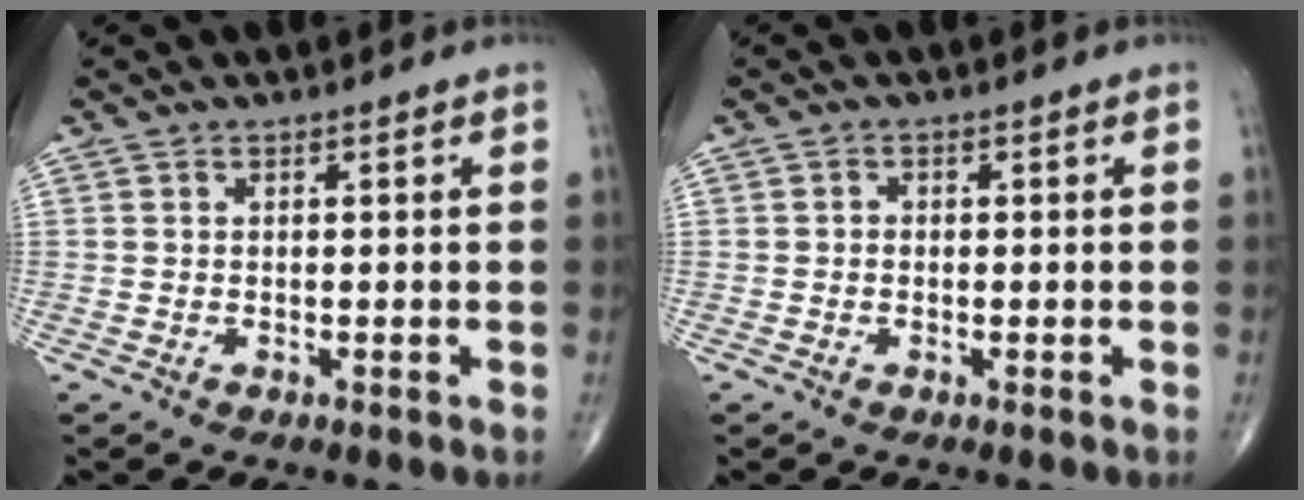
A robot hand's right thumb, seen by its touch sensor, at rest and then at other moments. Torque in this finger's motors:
{"motor_torque": [-0.50, -0.18, -0.02, 0.04, 0.01]}